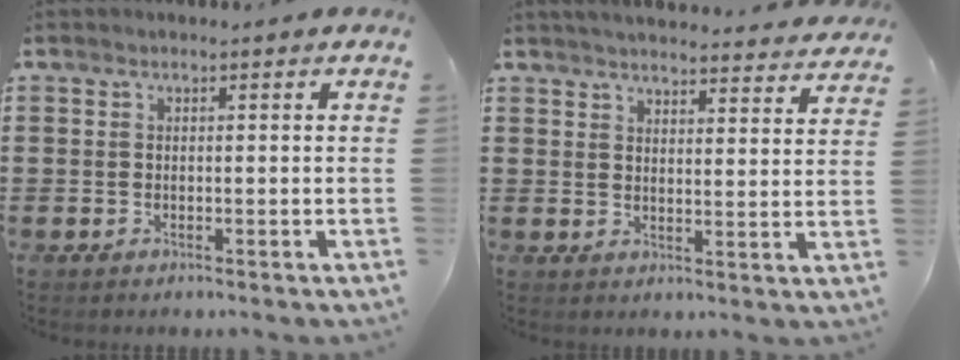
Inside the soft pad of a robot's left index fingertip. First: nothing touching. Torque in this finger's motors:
{"motor_torque": [1.06, -1.08, 1.05, 0.08]}